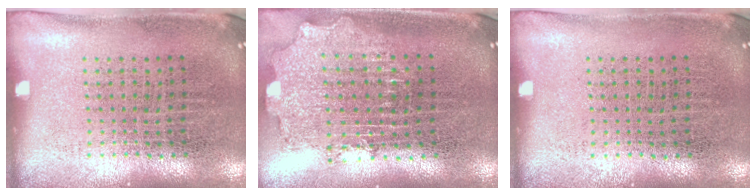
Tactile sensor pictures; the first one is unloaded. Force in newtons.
{"total": 2.0, "press": 1.6, "slide": 1.3}
{"total": 0.0}